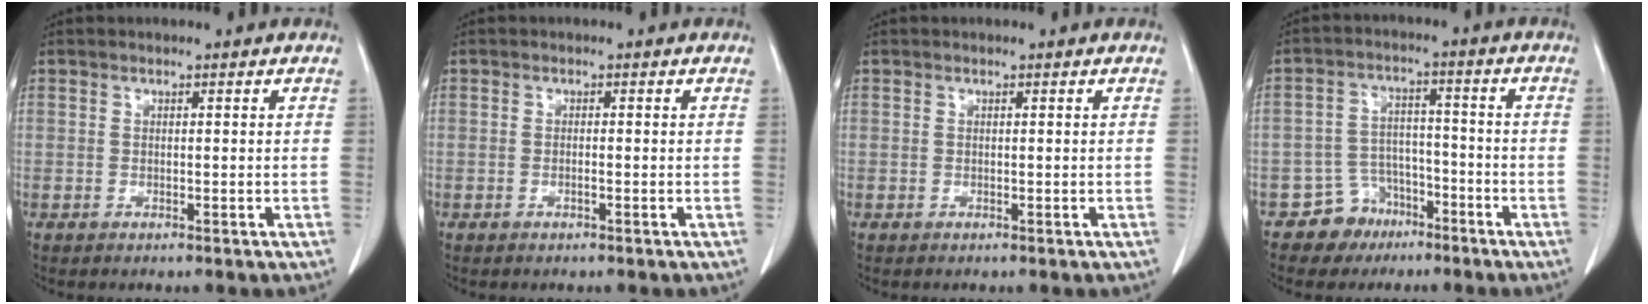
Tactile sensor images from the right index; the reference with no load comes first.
{"total": 0.6, "force": [-0.2, 0.0, 0.5], "torque": [-0.011, 0.000, -0.003]}
{"total": 0.0}
{"total": 6.0, "force": [-3.9, 4.5, 0.6], "torque": [-0.002, 0.014, -0.062]}